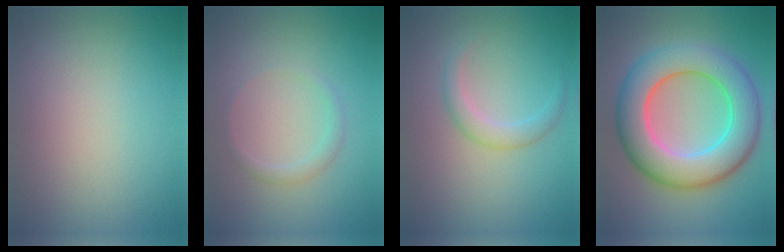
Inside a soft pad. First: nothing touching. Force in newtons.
{"total": 1.3, "press": 1.3, "slide": 0.0}
{"total": 1.9, "press": 1.9, "slide": 0.0}
{"total": 9.8, "press": 9.8, "slide": 0.1}